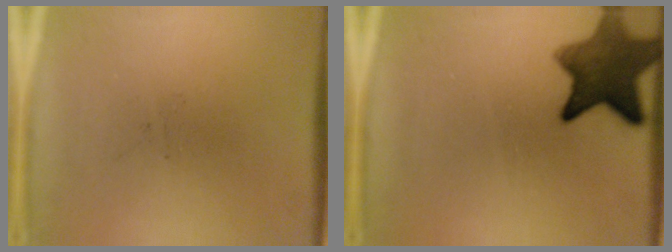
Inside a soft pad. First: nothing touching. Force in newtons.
{"total": 9.5}